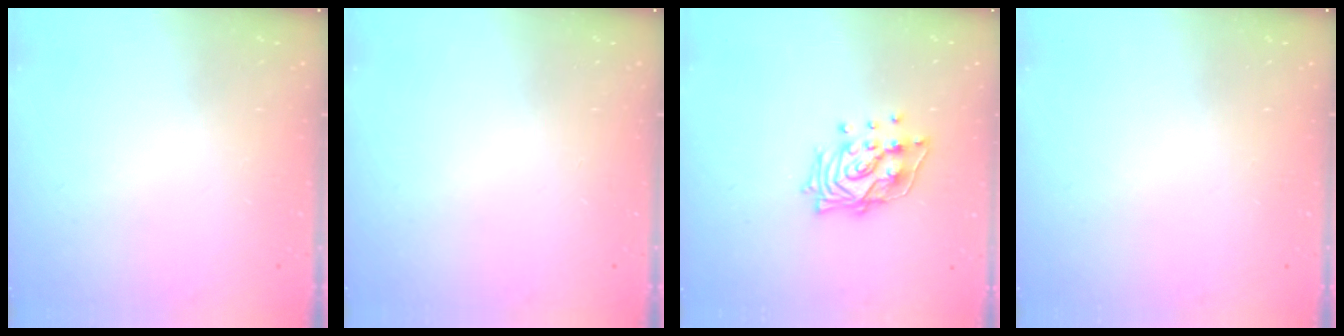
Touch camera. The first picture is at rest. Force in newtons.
{"total": 0.0}
{"total": 14.1, "press": 14.0, "slide": 1.8}
{"total": 0.0}